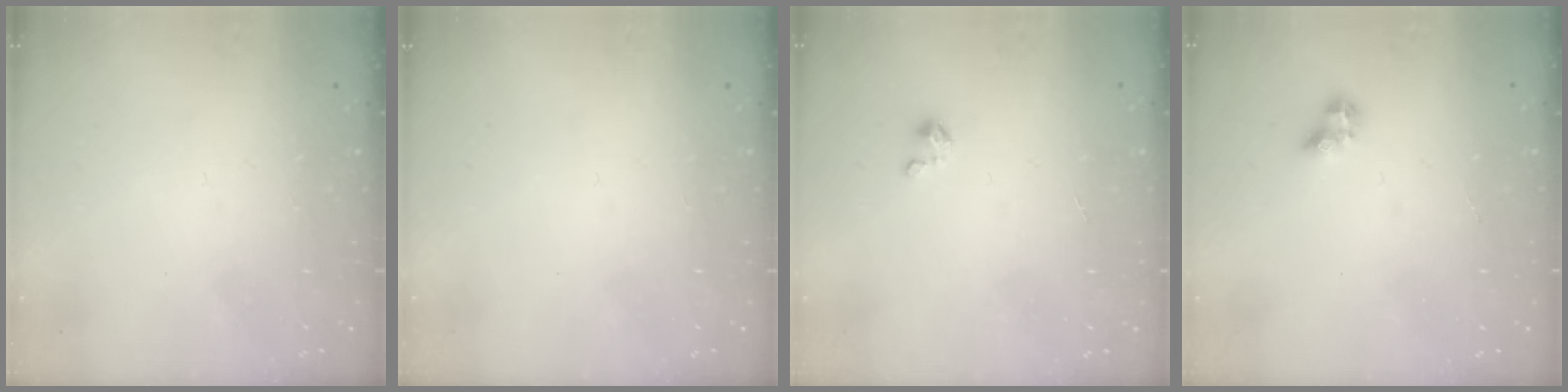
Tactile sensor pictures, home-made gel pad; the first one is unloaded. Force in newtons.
{"total": 0.0}
{"total": 0.0}
{"total": 3.4, "press": 3.2, "slide": 1.2}